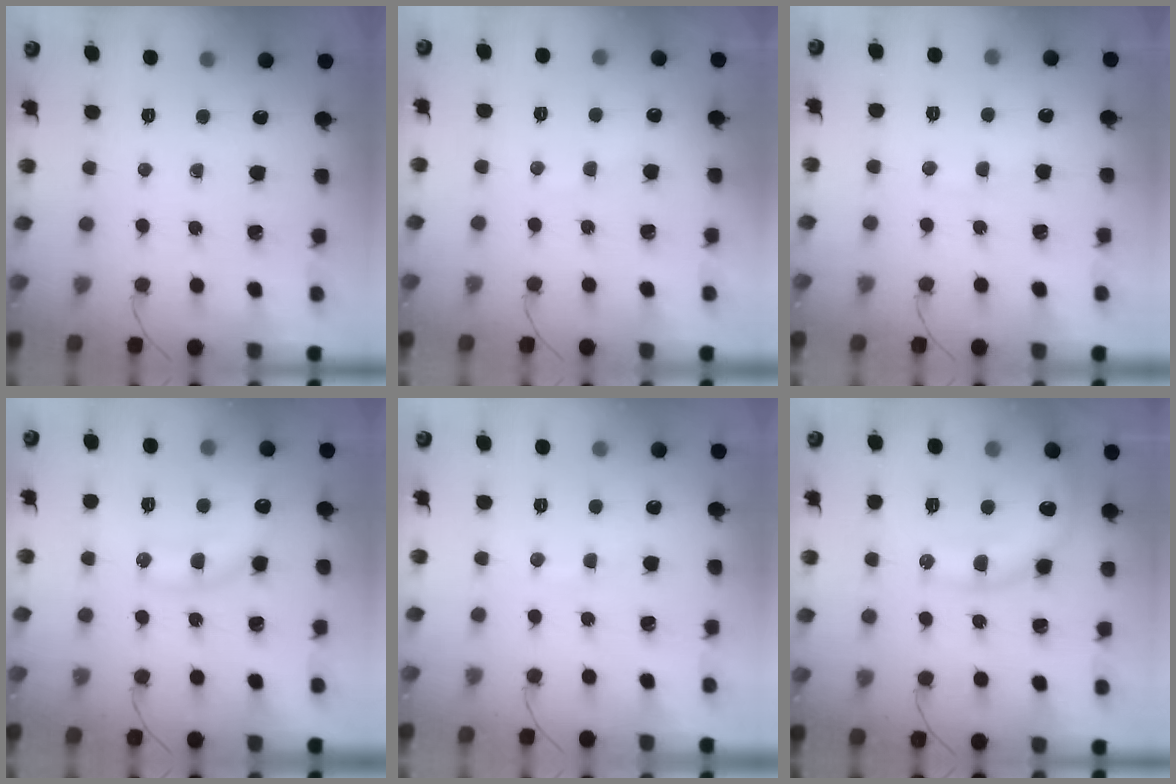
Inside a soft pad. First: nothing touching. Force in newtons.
{"total": 5.7, "press": 5.7, "slide": 1.0}
{"total": 5.8, "press": 5.6, "slide": 1.6}
{"total": 15.2, "press": 15.1, "slide": 0.9}
{"total": 2.7, "press": 2.6, "slide": 0.8}
{"total": 14.3, "press": 14.3, "slide": 0.4}